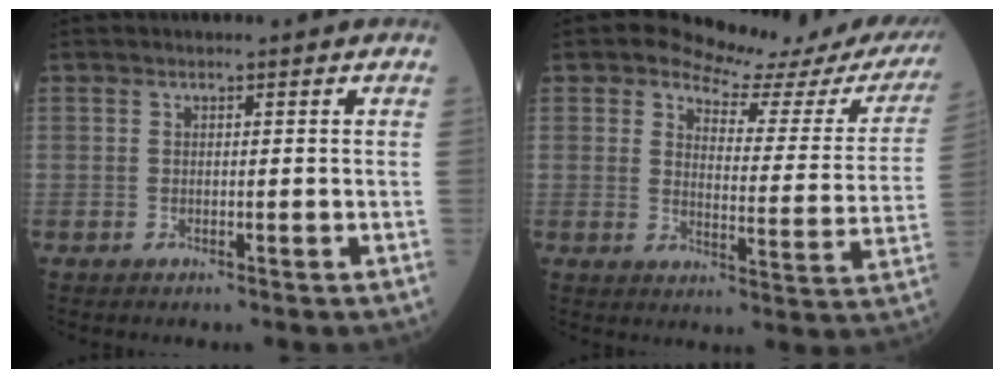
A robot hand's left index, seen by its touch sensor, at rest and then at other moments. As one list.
[{"total": 16.0, "force": [14.6, 4.3, 4.9], "torque": [-0.044, -0.051, 0.152]}]